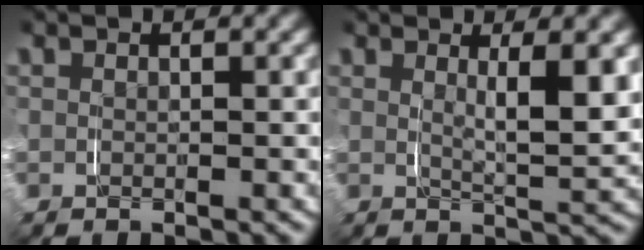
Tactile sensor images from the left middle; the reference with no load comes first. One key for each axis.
{"total": 3.2, "fx": 2.0, "fy": -0.1, "fz": 2.5, "tx": -0.031, "ty": 0.003, "tz": 0.033}